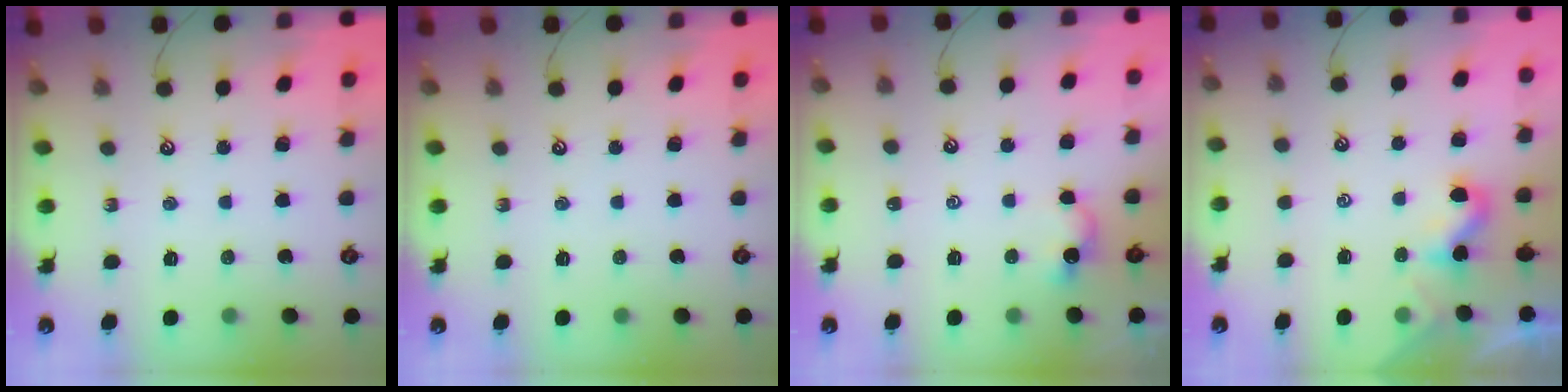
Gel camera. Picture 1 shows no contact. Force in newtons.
{"total": 0.0}
{"total": 0.5, "press": 0.5, "slide": 0.2}
{"total": 2.1, "press": 2.1, "slide": 0.2}